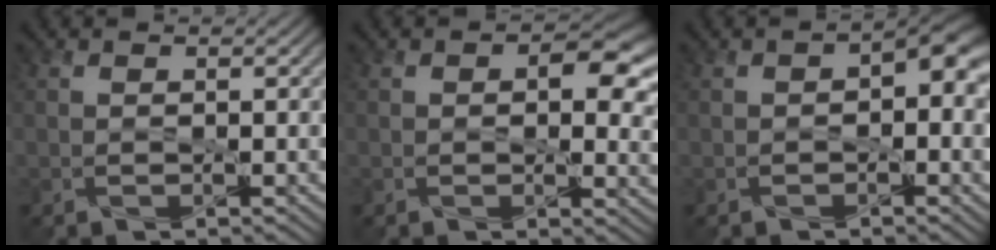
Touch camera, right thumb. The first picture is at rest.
{"total": 6.6, "force": [1.3, 3.9, 5.2], "torque": [-0.062, -0.012, 0.019]}
{"total": 4.1, "force": [0.0, 2.4, 3.4], "torque": [-0.042, -0.001, -0.001]}